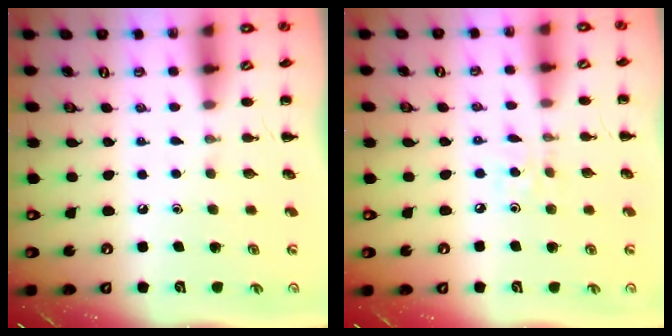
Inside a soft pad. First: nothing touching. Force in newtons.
{"total": 1.8, "press": 1.7, "slide": 0.6}